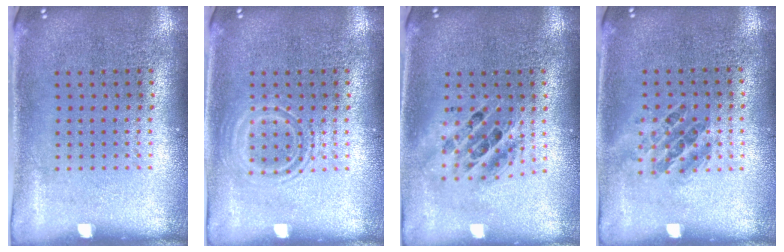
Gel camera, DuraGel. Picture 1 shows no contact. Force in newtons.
{"total": 2.1, "press": 2.1, "slide": 0.3}
{"total": 1.7, "press": 1.4, "slide": 1.0}
{"total": 0.9, "press": 0.7, "slide": 0.4}